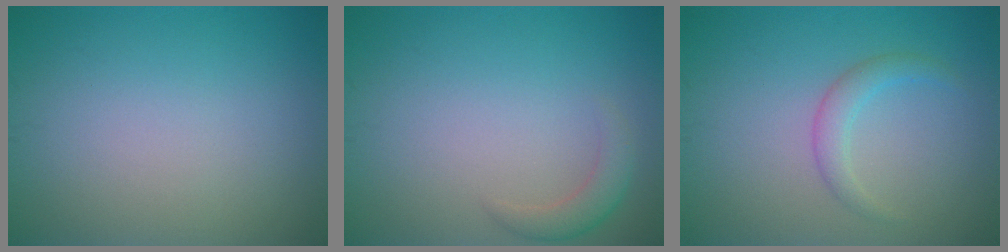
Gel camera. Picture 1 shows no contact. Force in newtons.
{"total": 1.8, "press": 1.8, "slide": 0.1}
{"total": 1.8, "press": 1.8, "slide": 0.1}